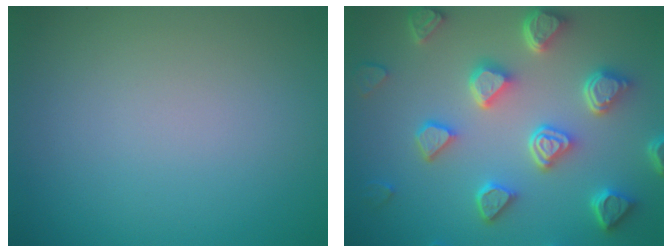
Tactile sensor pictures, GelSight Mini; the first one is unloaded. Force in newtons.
{"total": 7.1, "press": 5.5, "slide": 4.4}